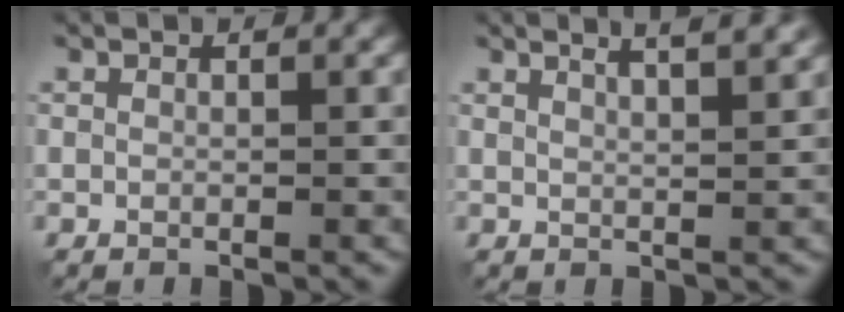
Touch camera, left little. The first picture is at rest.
{"total": 5.1, "force": [3.6, 1.7, 3.2], "torque": [-0.014, 0.030, 0.019]}